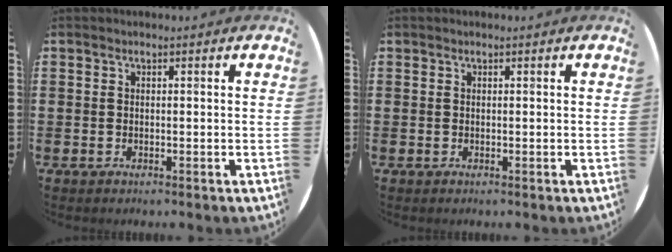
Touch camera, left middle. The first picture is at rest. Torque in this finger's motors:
{"motor_torque": [0.18, -0.16, -0.02, 0.00]}